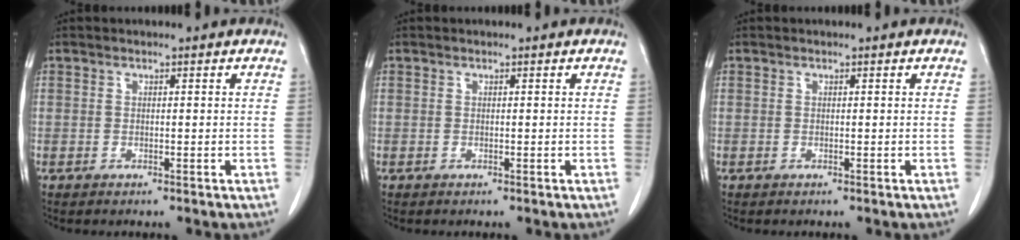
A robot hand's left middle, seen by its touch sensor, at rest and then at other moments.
{"total": 0.0}
{"total": 0.0}